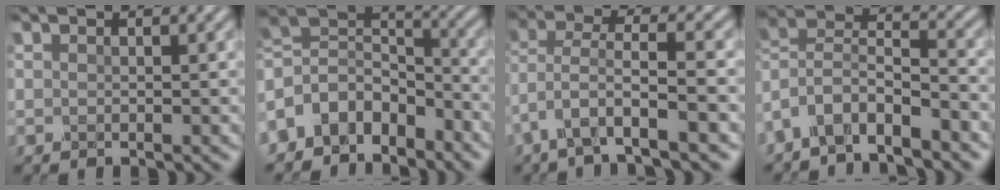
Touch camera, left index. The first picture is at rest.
{"total": 7.6, "force": [-4.9, 4.9, 3.2], "torque": [-0.048, 0.006, -0.105]}
{"total": 5.3, "force": [-2.9, 1.2, 4.2], "torque": [-0.084, 0.000, -0.060]}
{"total": 6.4, "force": [-5.1, 2.2, 3.2], "torque": [-0.055, 0.002, -0.099]}